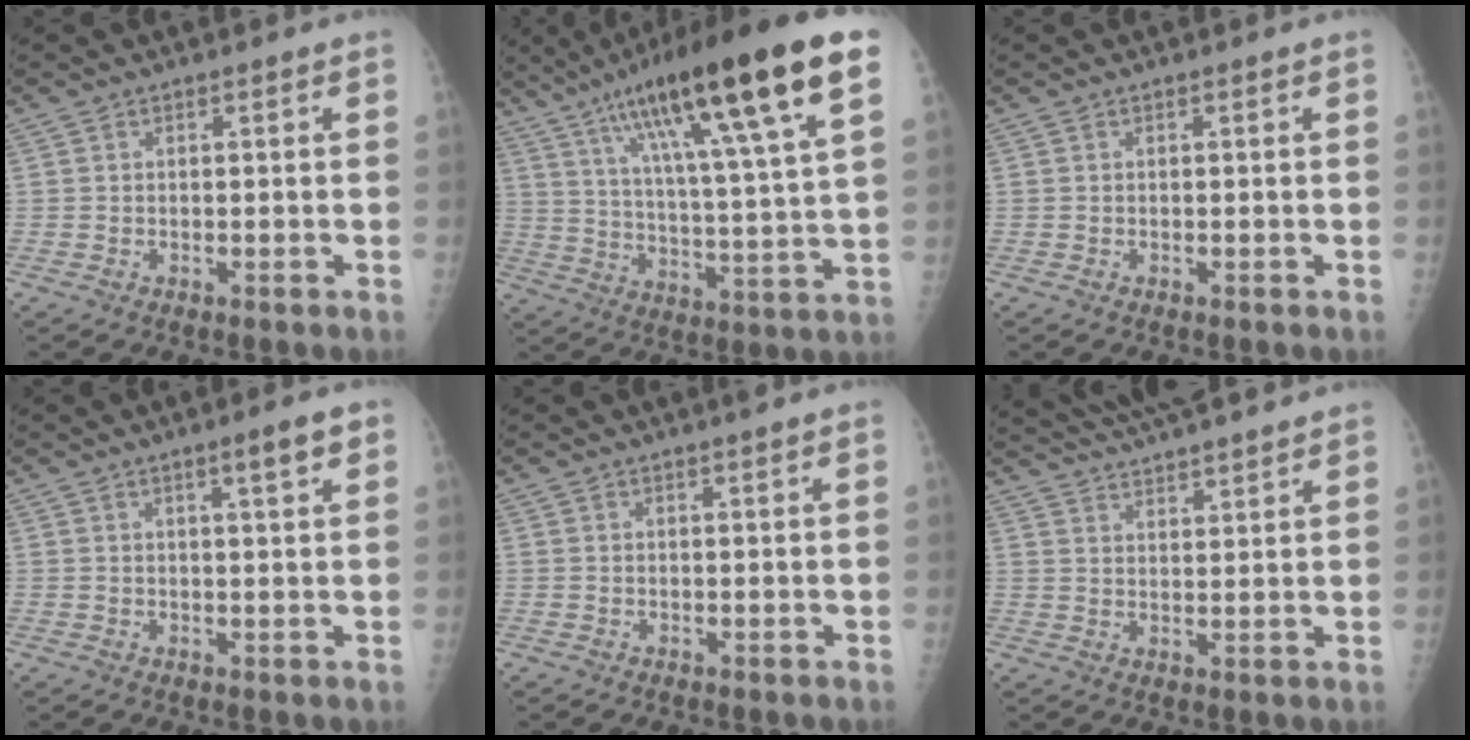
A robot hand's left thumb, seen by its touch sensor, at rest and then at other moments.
{"total": 25.2, "force": [13.6, 3.4, 21.0], "torque": [-0.337, -0.023, 0.216]}
{"total": 0.0}
{"total": 4.3, "force": [2.4, 0.4, 3.5], "torque": [-0.047, -0.009, 0.035]}
{"total": 1.6, "force": [1.2, -0.1, 1.0], "torque": [-0.012, 0.001, 0.019]}
{"total": 12.6, "force": [11.5, 1.4, 5.1], "torque": [-0.075, -0.017, 0.179]}